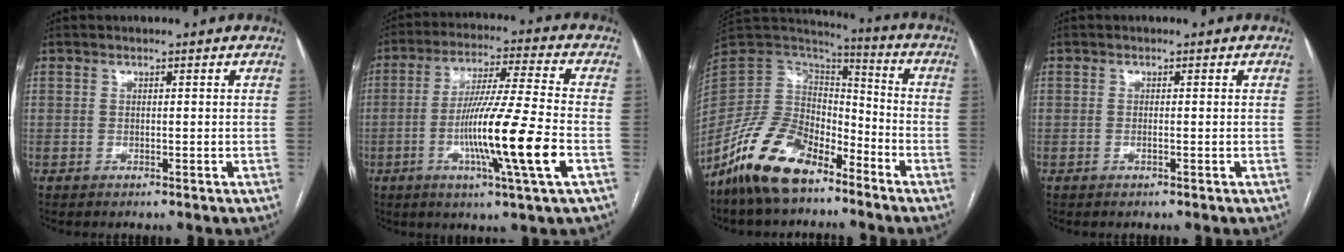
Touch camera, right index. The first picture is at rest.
{"total": 15.0, "force": [-4.2, -1.1, 14.3], "torque": [-0.265, -0.016, -0.080]}
{"total": 14.5, "force": [-10.2, 6.1, 8.2], "torque": [-0.165, 0.015, -0.199]}
{"total": 0.5, "force": [-0.2, -0.1, 0.5], "torque": [-0.010, 0.000, -0.004]}